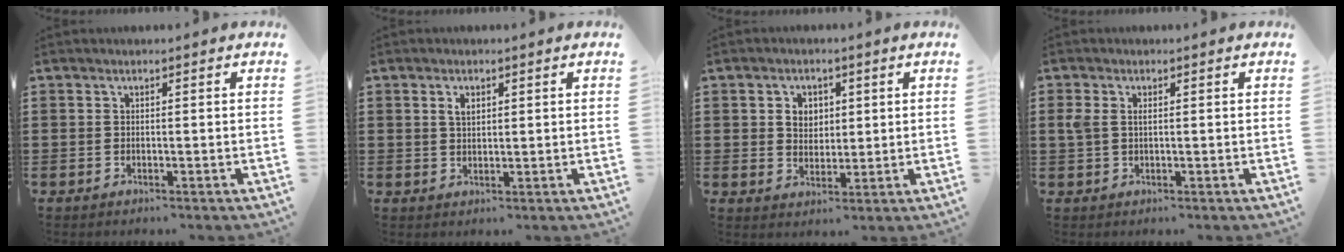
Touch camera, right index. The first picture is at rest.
{"total": 2.1, "force": [0.9, 1.2, 1.5], "torque": [-0.033, 0.005, 0.016]}
{"total": 3.5, "force": [1.0, 3.0, 1.6], "torque": [-0.044, 0.012, 0.014]}
{"total": 2.0, "force": [0.4, 1.2, 1.6], "torque": [-0.042, 0.004, 0.004]}